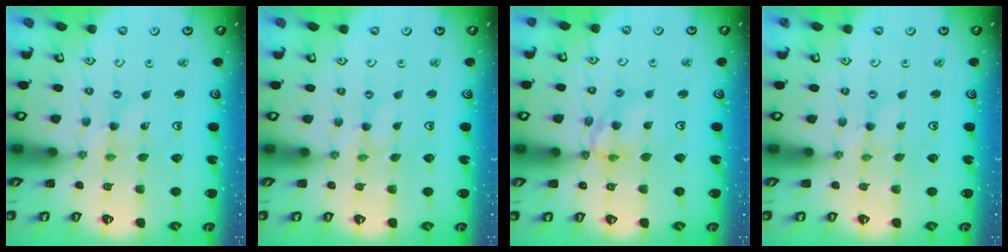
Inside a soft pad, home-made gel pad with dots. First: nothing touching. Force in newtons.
{"total": 0.0}
{"total": 9.5, "press": 9.5, "slide": 0.7}
{"total": 0.0}